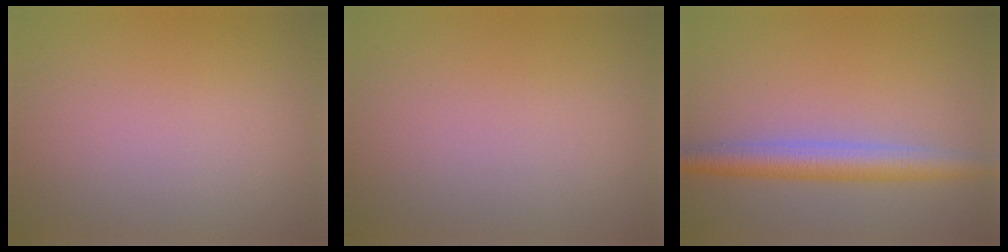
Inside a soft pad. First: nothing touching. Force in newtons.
{"total": 0.0}
{"total": 4.1, "press": 4.1, "slide": 0.1}